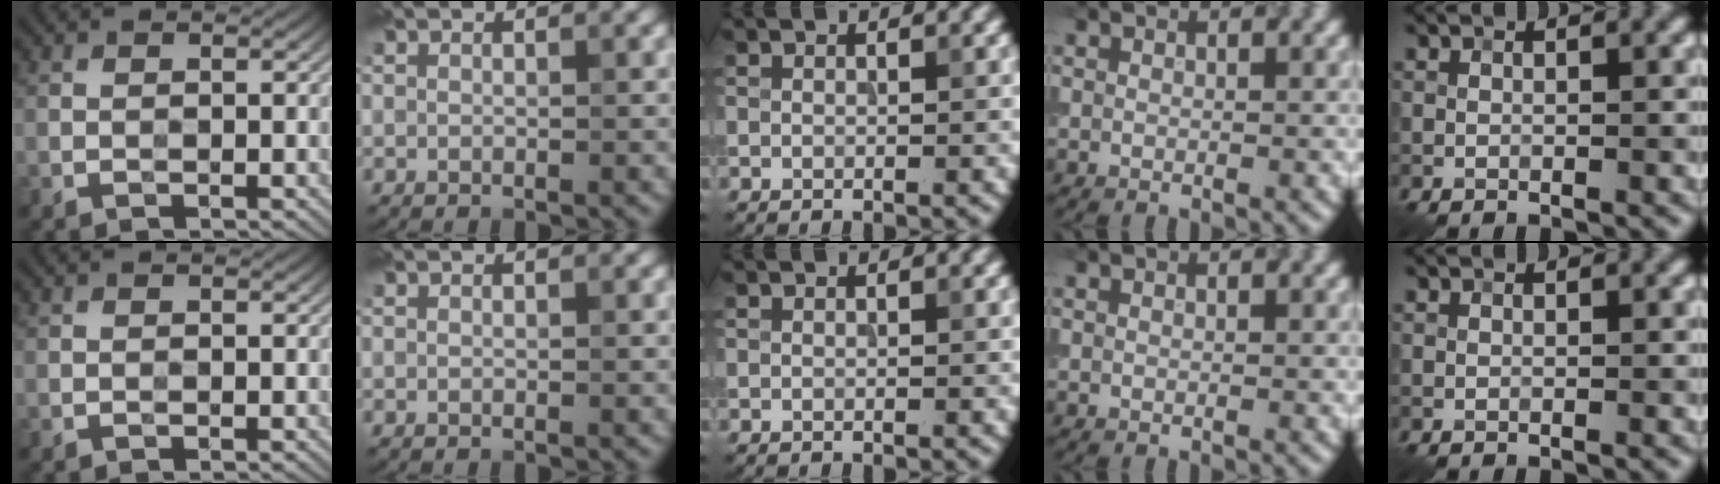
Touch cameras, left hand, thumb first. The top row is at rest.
{}